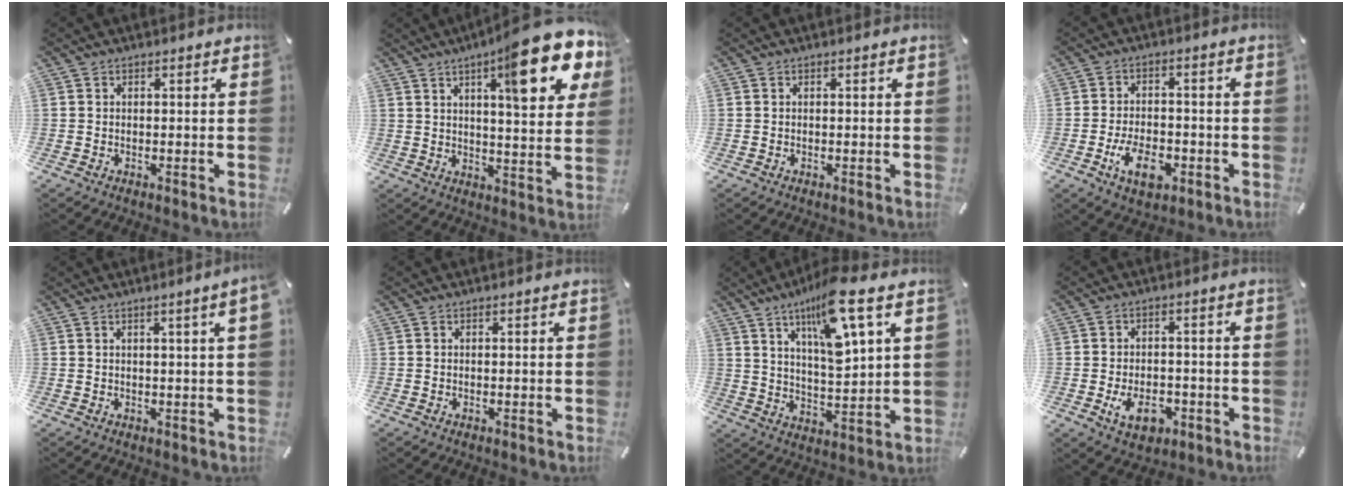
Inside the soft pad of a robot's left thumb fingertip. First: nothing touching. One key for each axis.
{"total": 18.9, "fx": 10.3, "fy": 4.9, "fz": 15.0, "tx": -0.204, "ty": -0.057, "tz": 0.151}
{"total": 0.0}
{"total": 8.5, "fx": -3.4, "fy": 5.2, "fz": 5.8, "tx": -0.112, "ty": 0.009, "tz": -0.063}
{"total": 3.2, "fx": 1.3, "fy": -0.1, "fz": 3.0, "tx": -0.056, "ty": -0.003, "tz": 0.021}
{"total": 0.0}
{"total": 14.4, "fx": 8.7, "fy": 3.3, "fz": 11.0, "tx": -0.189, "ty": -0.039, "tz": 0.143}
{"total": 7.7, "fx": -2.7, "fy": 5.2, "fz": 4.9, "tx": -0.085, "ty": 0.005, "tz": -0.049}